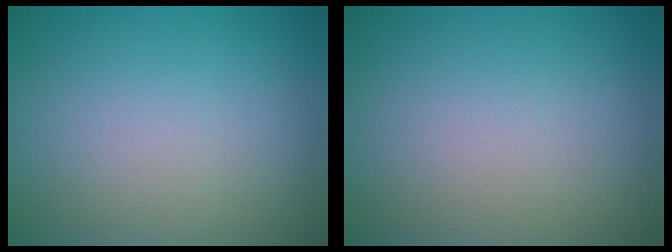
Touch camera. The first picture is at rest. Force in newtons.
{"total": 0.0}